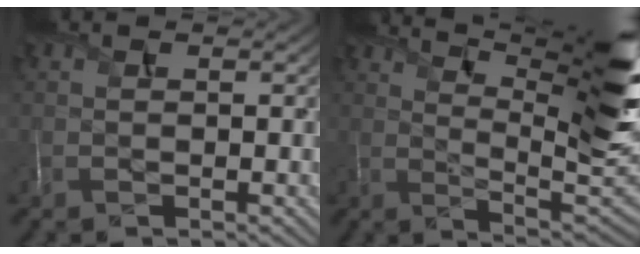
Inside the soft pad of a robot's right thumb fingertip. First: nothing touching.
{"total": 16.1, "force": [9.2, 4.0, 12.6], "torque": [-0.195, 0.011, 0.144]}